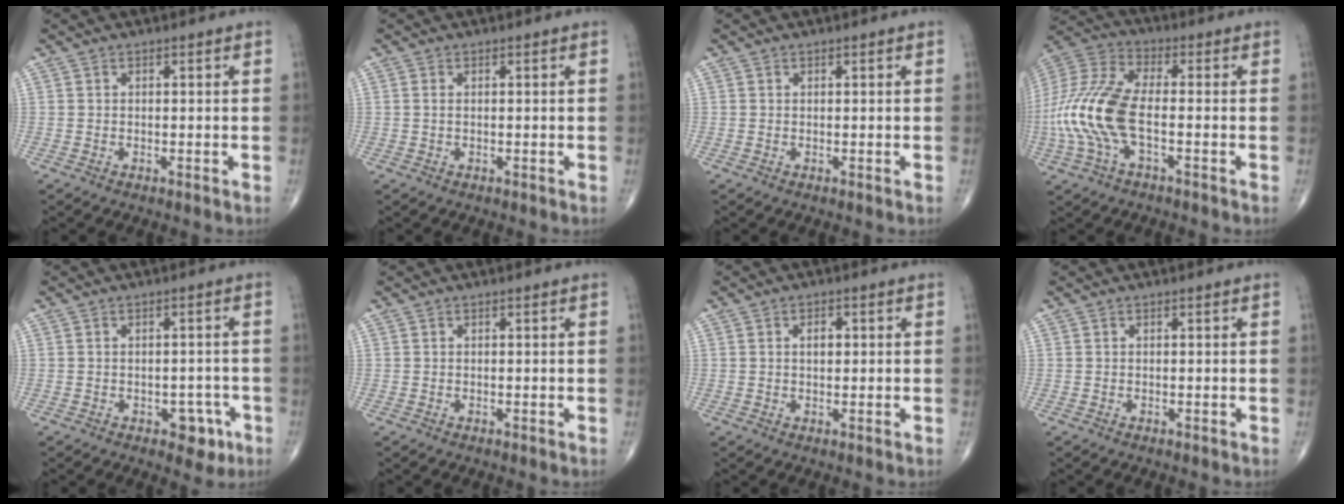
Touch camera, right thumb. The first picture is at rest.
{"total": 0.7, "force": [0.1, 0.4, 0.6], "torque": [-0.016, 0.004, 0.004]}
{"total": 0.0}
{"total": 16.1, "force": [-3.0, 6.7, 14.3], "torque": [-0.331, 0.026, -0.059]}
{"total": 4.6, "force": [-2.1, 2.9, 2.9], "torque": [-0.014, 0.013, -0.024]}
{"total": 0.0}
{"total": 2.3, "force": [0.4, 1.4, 1.8], "torque": [-0.017, 0.001, 0.004]}
{"total": 0.0}